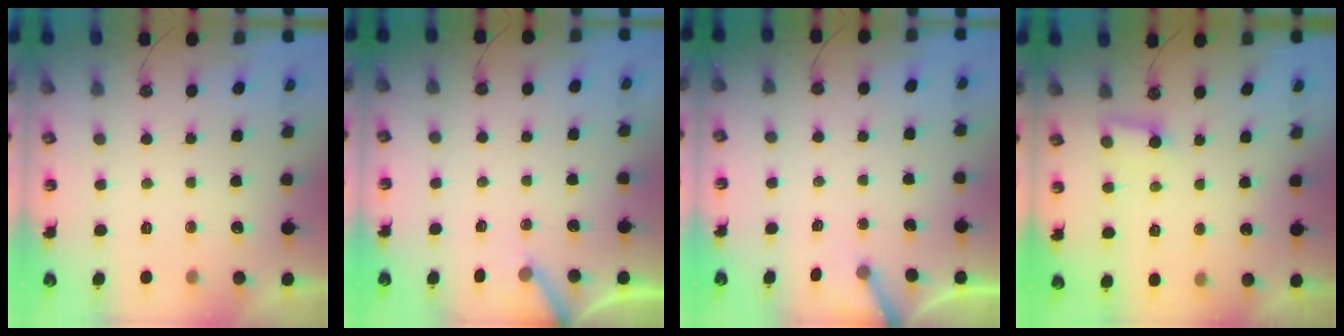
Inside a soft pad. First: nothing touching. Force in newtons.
{"total": 5.9, "press": 5.8, "slide": 0.5}
{"total": 4.3, "press": 4.3, "slide": 0.2}
{"total": 4.1, "press": 4.1, "slide": 0.3}